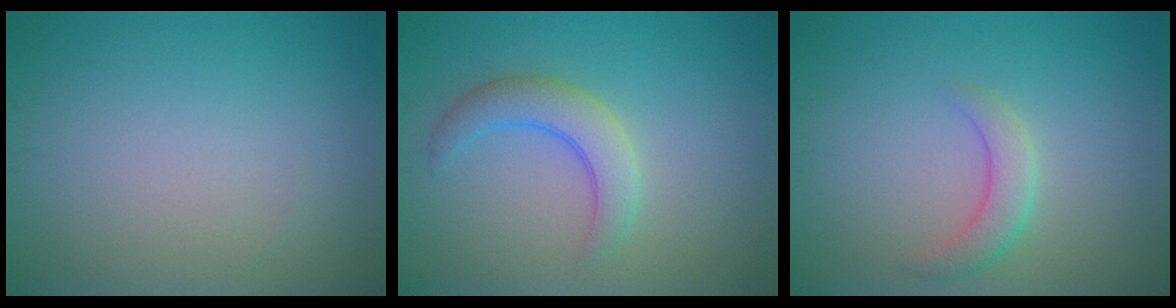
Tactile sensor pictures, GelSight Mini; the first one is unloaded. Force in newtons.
{"total": 3.4, "press": 3.4, "slide": 0.3}
{"total": 2.4, "press": 2.4, "slide": 0.2}